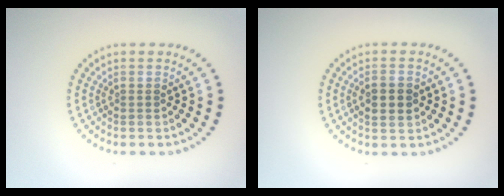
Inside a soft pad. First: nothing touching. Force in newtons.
{"total": 2.3, "press": 2.3, "slide": 0.1}